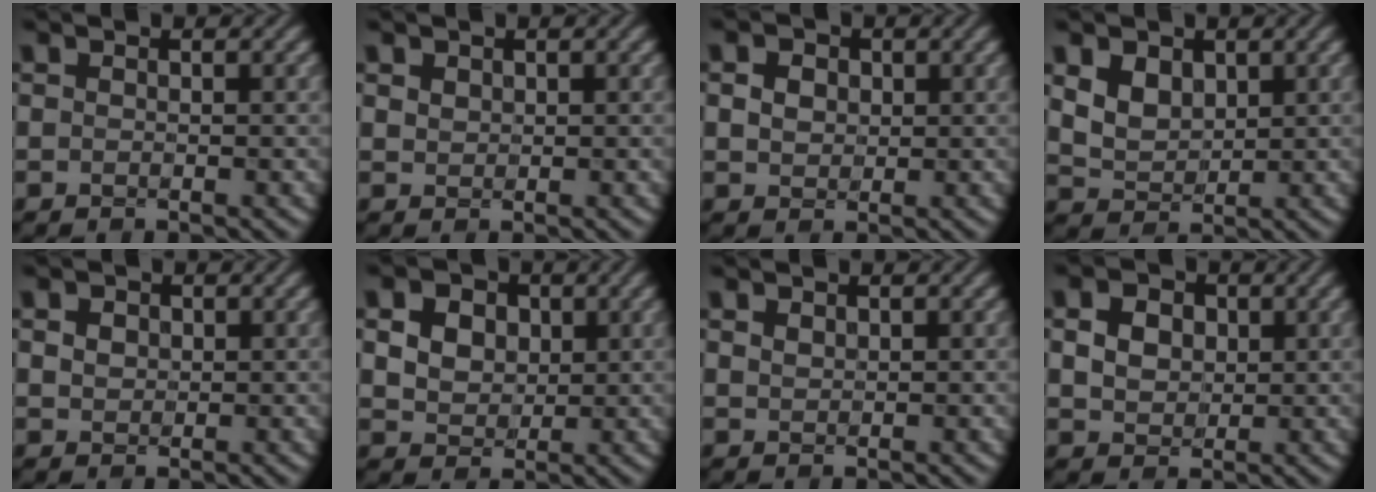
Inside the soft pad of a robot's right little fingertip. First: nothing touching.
{"total": 1.1, "force": [0.6, 0.9, 0.4], "torque": [-0.020, -0.003, 0.026]}
{"total": 2.9, "force": [0.6, 2.3, 1.6], "torque": [-0.042, 0.010, 0.006]}
{"total": 2.8, "force": [0.7, 2.2, 1.6], "torque": [-0.051, -0.010, 0.022]}
{"total": 1.7, "force": [0.4, 1.5, 0.8], "torque": [-0.031, 0.003, 0.011]}
{"total": 8.3, "force": [3.0, 6.4, 4.4], "torque": [-0.104, 0.024, 0.041]}
{"total": 0.9, "force": [0.5, 0.6, 0.4], "torque": [-0.014, 0.003, 0.017]}
{"total": 4.6, "force": [1.0, 3.6, 2.6], "torque": [-0.073, 0.013, 0.018]}